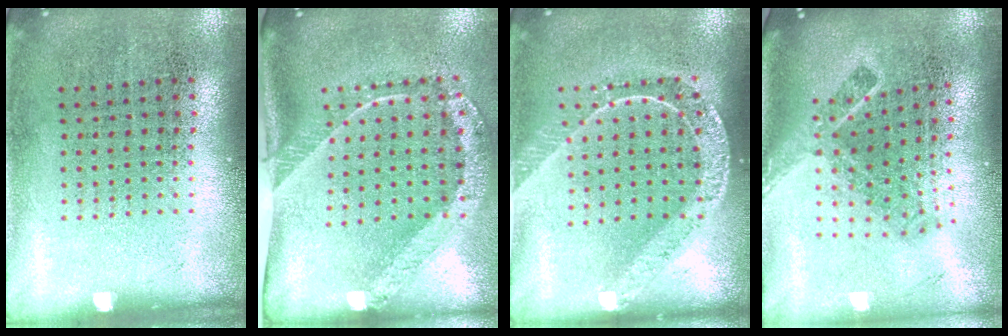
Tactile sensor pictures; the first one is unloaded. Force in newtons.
{"total": 2.5, "press": 1.6, "slide": 1.9}
{"total": 1.7, "press": 1.5, "slide": 0.8}
{"total": 2.2, "press": 1.5, "slide": 1.6}